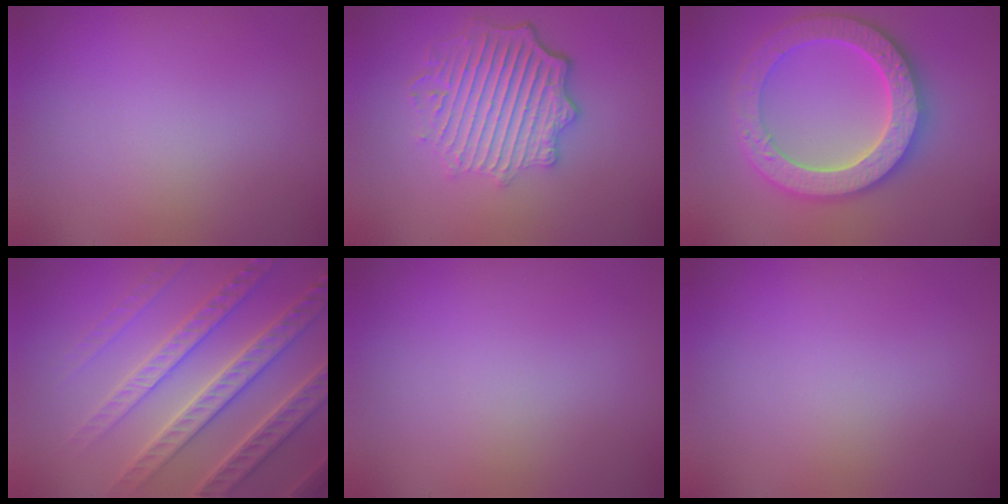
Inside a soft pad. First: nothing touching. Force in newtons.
{"total": 5.9, "press": 4.6, "slide": 3.8}
{"total": 6.4, "press": 6.2, "slide": 1.3}
{"total": 7.1, "press": 6.9, "slide": 1.7}
{"total": 0.0}
{"total": 0.0}